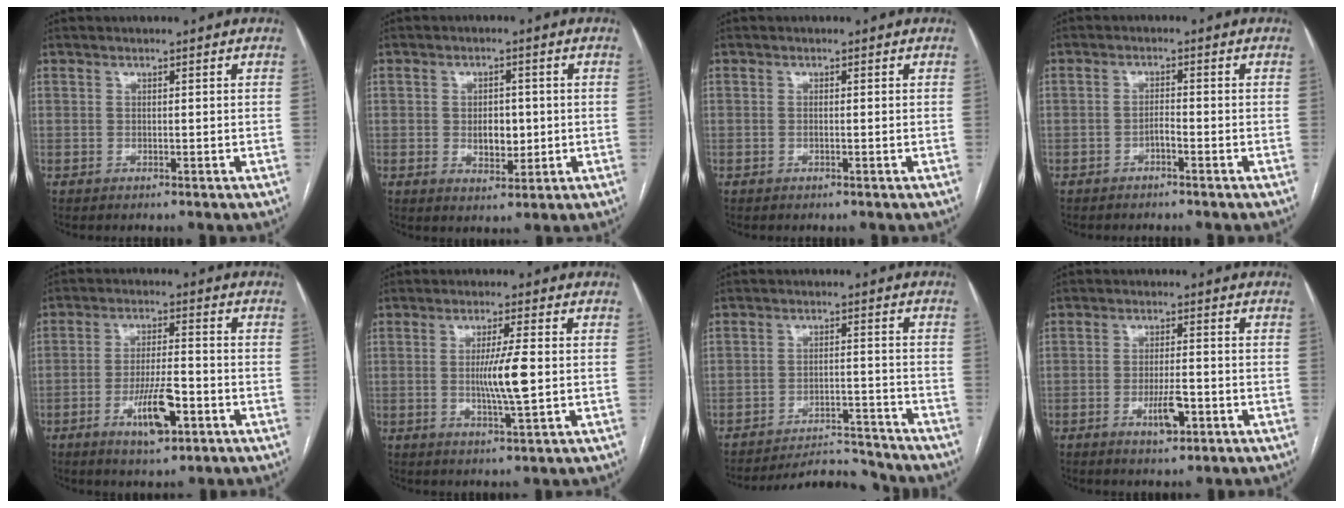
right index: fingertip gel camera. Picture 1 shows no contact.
{"total": 4.5, "force": [-0.1, 2.7, 3.6], "torque": [-0.052, -0.001, 0.007]}
{"total": 0.5, "force": [-0.1, 0.1, 0.5], "torque": [-0.013, -0.002, 0.000]}
{"total": 1.4, "force": [-0.9, 0.2, 1.1], "torque": [-0.017, 0.003, -0.016]}
{"total": 8.2, "force": [-3.5, 2.1, 7.1], "torque": [-0.132, -0.003, -0.056]}
{"total": 6.4, "force": [-0.3, -0.2, 6.4], "torque": [-0.117, -0.009, -0.003]}
{"total": 8.7, "force": [-8.7, 0.3, -0.6], "torque": [0.010, 0.010, -0.135]}
{"total": 4.6, "force": [-1.9, 1.3, 4.0], "torque": [-0.073, -0.001, -0.029]}